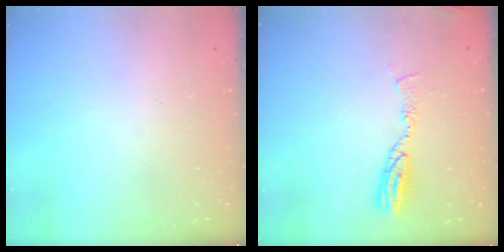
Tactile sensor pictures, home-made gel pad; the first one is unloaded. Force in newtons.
{"total": 9.1, "press": 9.1, "slide": 0.8}